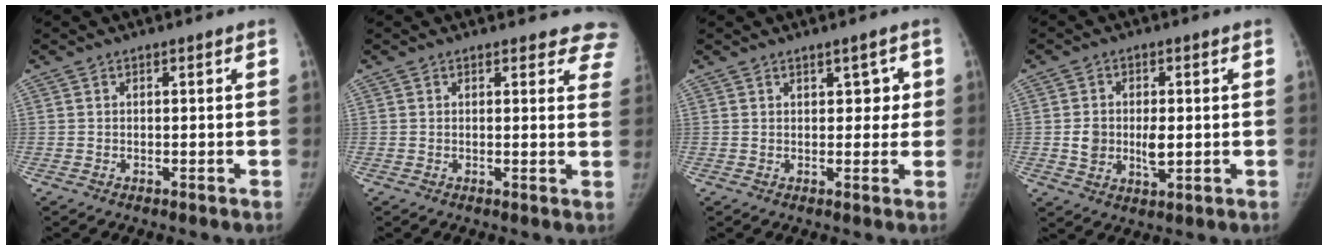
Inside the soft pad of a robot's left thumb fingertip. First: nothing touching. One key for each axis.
{"total": 6.9, "fx": 6.3, "fy": 2.8, "fz": 0.7, "tx": 0.046, "ty": -0.026, "tz": 0.036}
{"total": 3.6, "fx": 1.0, "fy": 2.1, "fz": 2.7, "tx": -0.003, "ty": -0.003, "tz": 0.010}
{"total": 6.9, "fx": -0.5, "fy": 4.5, "fz": 5.2, "tx": -0.073, "ty": -0.003, "tz": -0.002}